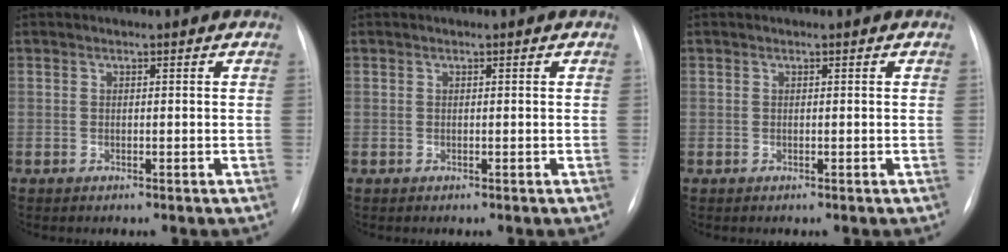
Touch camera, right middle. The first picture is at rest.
{"total": 0.0}
{"total": 0.0}